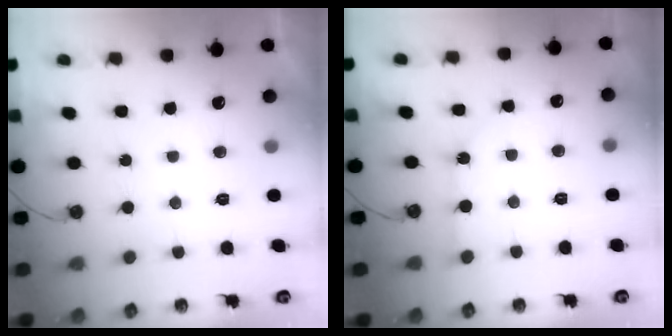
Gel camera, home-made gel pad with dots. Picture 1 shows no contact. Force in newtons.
{"total": 3.3, "press": 3.3, "slide": 0.3}